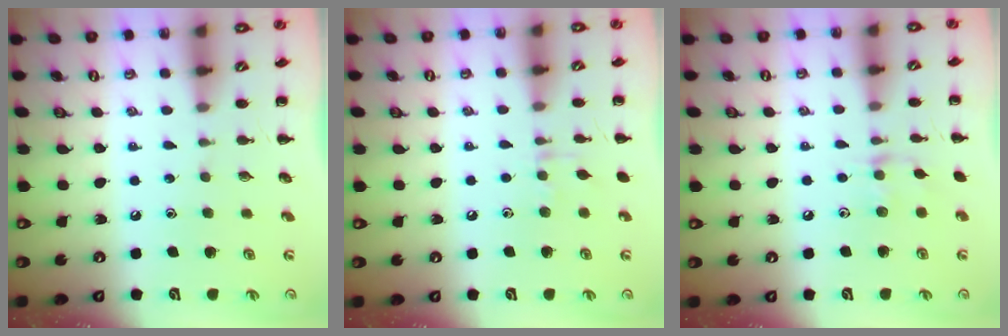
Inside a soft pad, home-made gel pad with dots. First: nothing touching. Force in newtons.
{"total": 5.0, "press": 4.8, "slide": 1.5}
{"total": 6.6, "press": 6.4, "slide": 1.6}